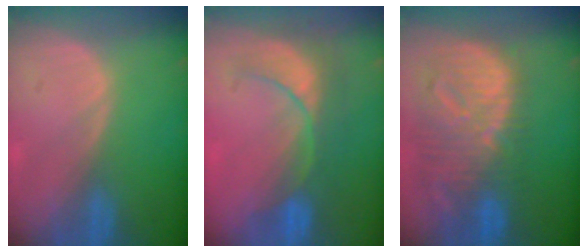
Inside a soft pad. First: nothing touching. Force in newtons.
{"total": 8.6, "press": 7.8, "slide": 3.5}
{"total": 12.6, "press": 11.0, "slide": 6.2}